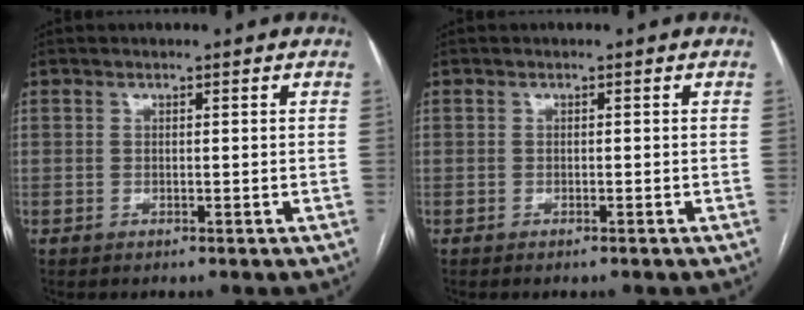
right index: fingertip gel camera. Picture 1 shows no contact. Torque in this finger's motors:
{"motor_torque": [-0.02, -0.01, 0.01, 0.01]}